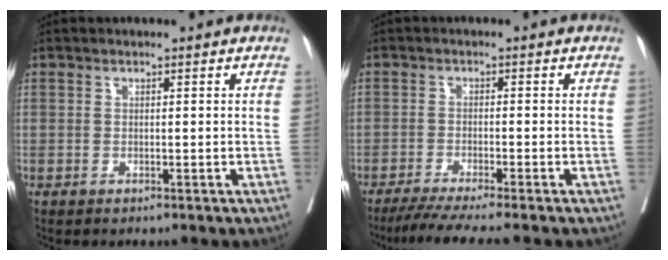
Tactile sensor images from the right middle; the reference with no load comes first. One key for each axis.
{"total": 7.3, "fx": -6.1, "fy": -1.2, "fz": 3.8, "tx": -0.048, "ty": -0.021, "tz": -0.100}